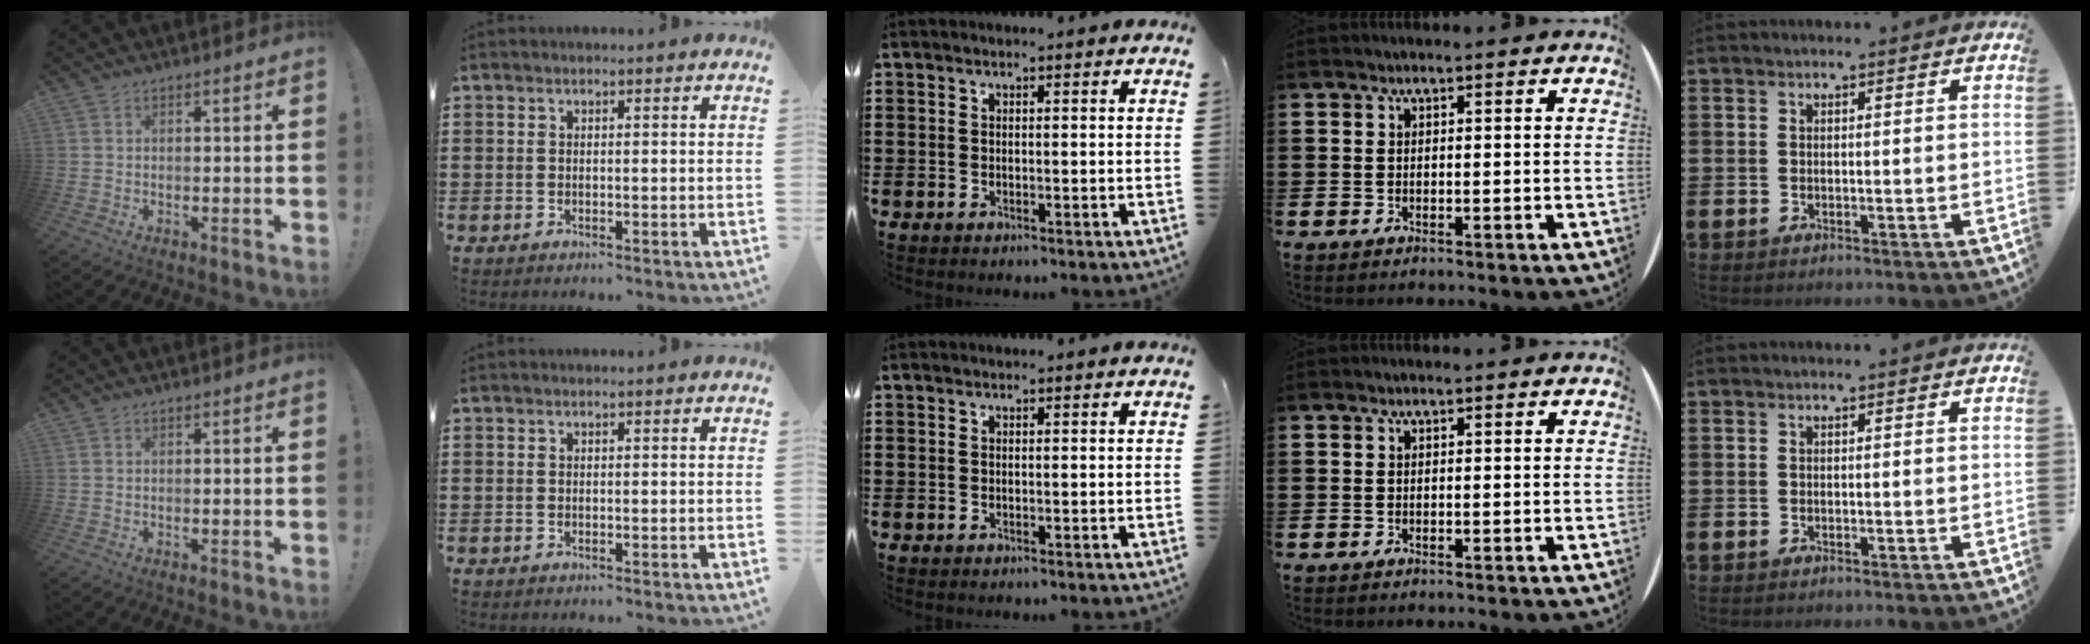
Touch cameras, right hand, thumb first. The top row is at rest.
{}